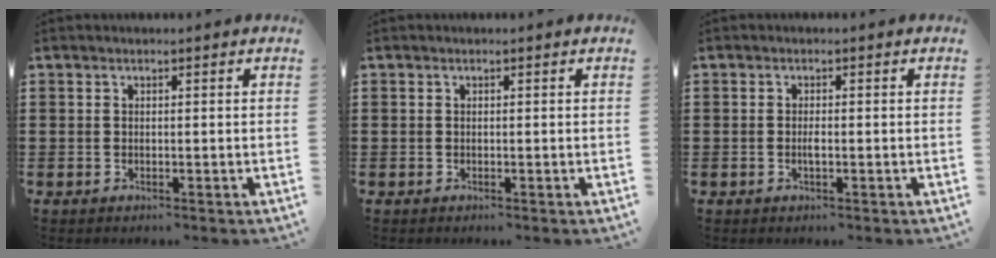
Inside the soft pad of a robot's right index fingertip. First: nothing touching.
{"total": 0.0}
{"total": 1.2, "force": [-0.3, 0.3, 1.1], "torque": [-0.030, -0.003, -0.008]}